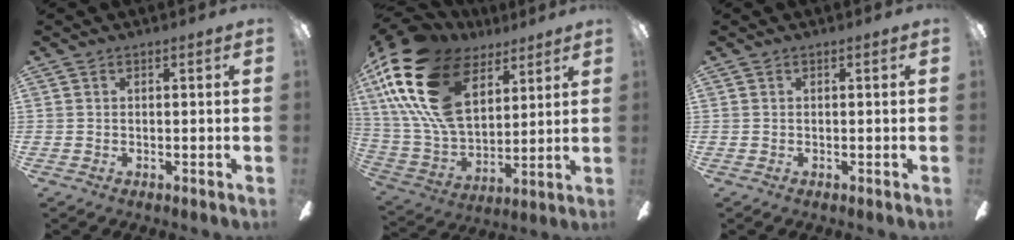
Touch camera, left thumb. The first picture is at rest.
{"total": 25.4, "force": [12.2, 14.9, 16.5], "torque": [-0.363, -0.051, 0.223]}
{"total": 0.0}